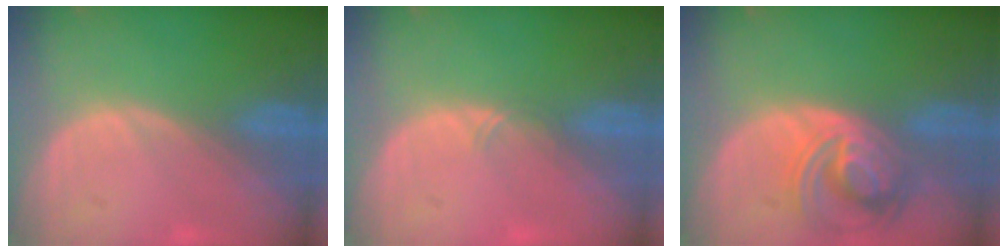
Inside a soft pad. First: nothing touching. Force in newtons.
{"total": 0.8, "press": 0.7, "slide": 0.4}
{"total": 8.0, "press": 7.0, "slide": 3.8}